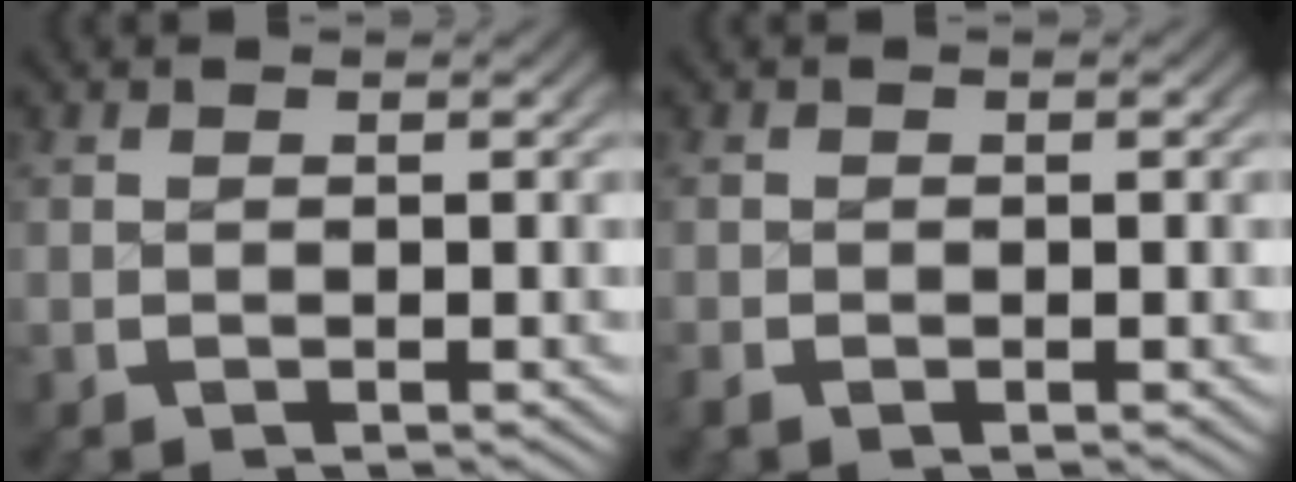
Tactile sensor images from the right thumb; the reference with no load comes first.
{"total": 0.9, "force": [-0.6, 0.6, 0.4], "torque": [-0.006, -0.002, -0.012]}